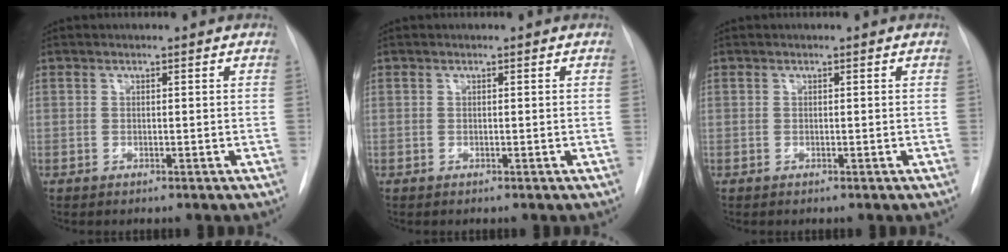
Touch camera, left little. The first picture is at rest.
{"total": 0.0}
{"total": 0.0}